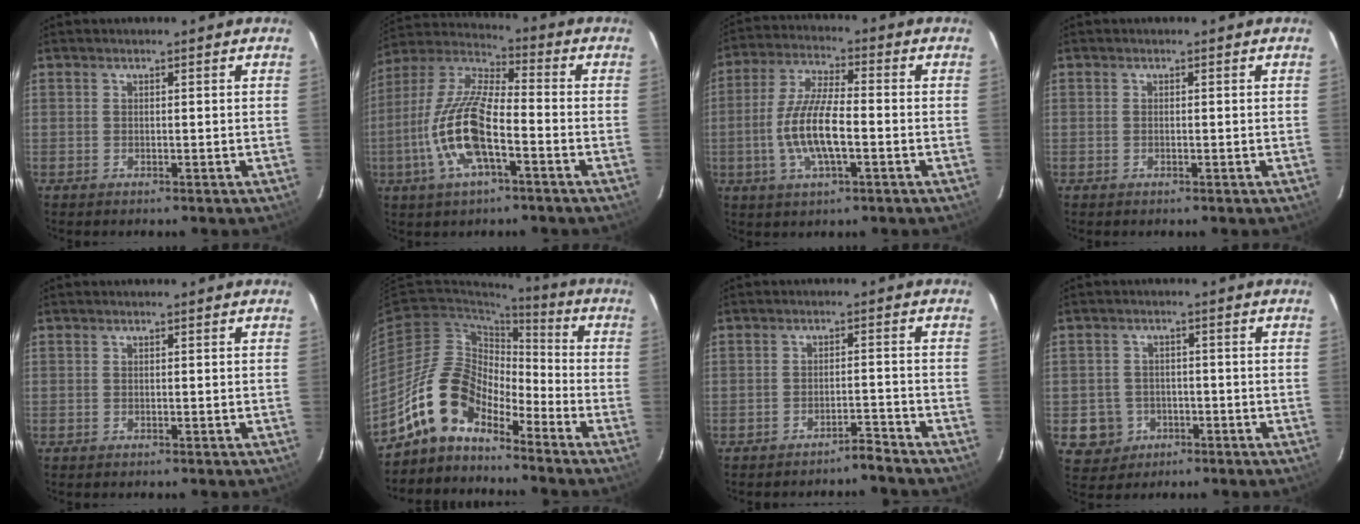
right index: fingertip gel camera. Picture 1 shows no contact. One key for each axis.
{"total": 15.5, "fx": -5.4, "fy": 5.0, "fz": 13.6, "tx": -0.283, "ty": -0.004, "tz": -0.111}
{"total": 11.2, "fx": -2.7, "fy": 3.2, "fz": 10.3, "tx": -0.213, "ty": -0.001, "tz": -0.053}
{"total": 0.0}
{"total": 0.0}
{"total": 12.5, "fx": -9.3, "fy": 6.0, "fz": 5.9, "tx": -0.105, "ty": 0.023, "tz": -0.184}
{"total": 3.0, "fx": -2.9, "fy": -0.2, "fz": 0.4, "tx": -0.015, "ty": 0.006, "tz": -0.042}
{"total": 6.0, "fx": -1.9, "fy": 5.7, "fz": 0.8, "tx": -0.031, "ty": 0.019, "tz": -0.020}